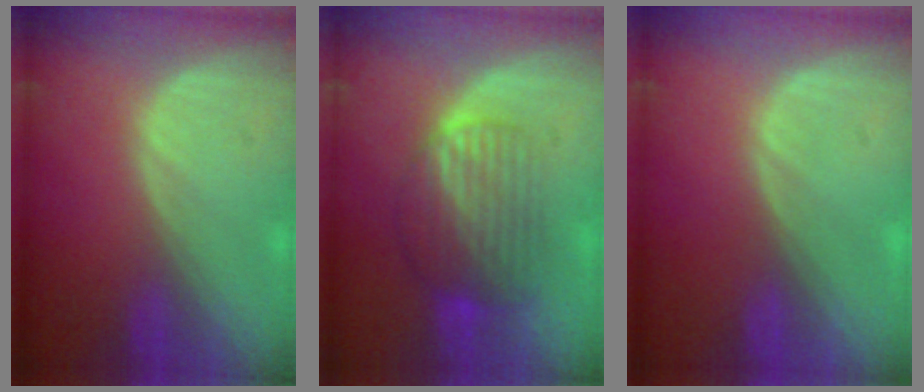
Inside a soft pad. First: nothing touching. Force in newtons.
{"total": 7.6, "press": 7.0, "slide": 3.1}
{"total": 0.0}